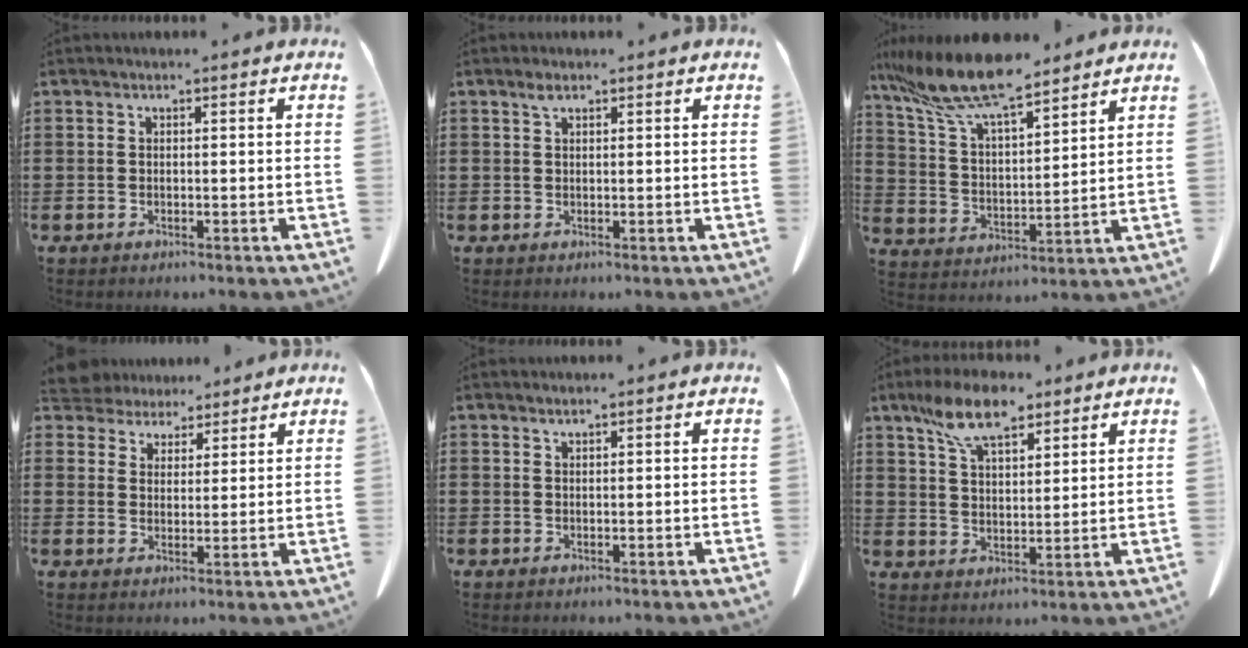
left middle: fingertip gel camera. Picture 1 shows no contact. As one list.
[{"total": 1.3, "force": [0.7, 0.5, 0.9], "torque": [-0.022, 0.000, 0.014]}, {"total": 12.1, "force": [9.8, 1.5, 6.8], "torque": [-0.170, -0.048, 0.172]}, {"total": 5.4, "force": [5.1, 1.8, 0.4], "torque": [-0.032, -0.014, 0.096]}, {"total": 0.8, "force": [0.7, 0.0, 0.3], "torque": [-0.009, -0.003, 0.015]}, {"total": 9.9, "force": [7.0, 3.7, 6.0], "torque": [-0.134, -0.003, 0.130]}]